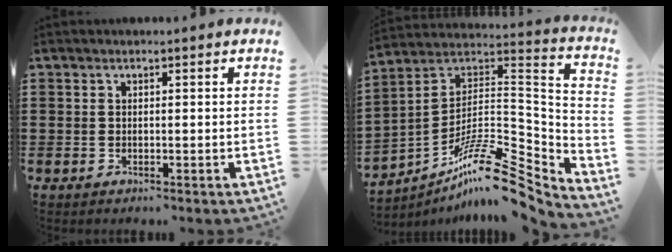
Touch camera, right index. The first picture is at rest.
{"total": 14.3, "force": [-10.6, 3.6, 8.9], "torque": [-0.147, 0.022, -0.198]}